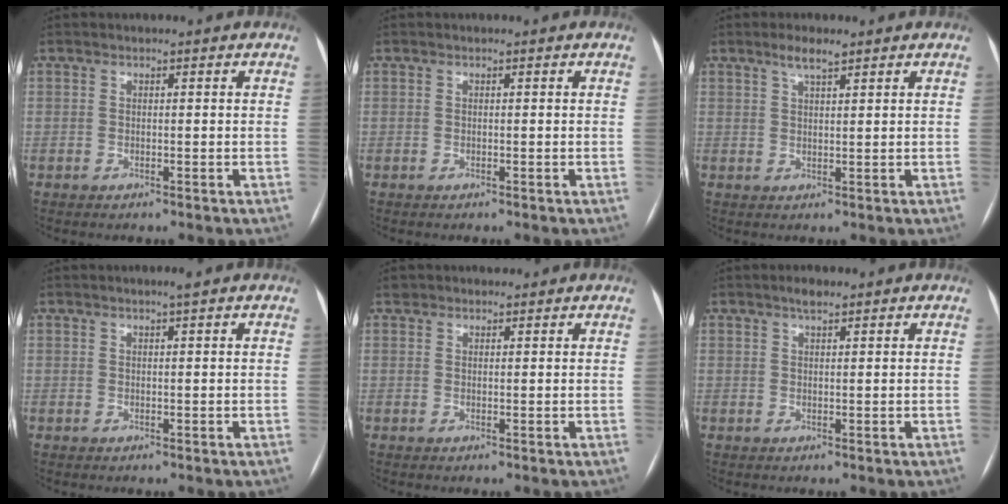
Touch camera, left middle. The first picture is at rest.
{"total": 0.0}
{"total": 3.0, "force": [2.2, 0.4, 2.0], "torque": [-0.042, 0.004, 0.041]}
{"total": 1.0, "force": [0.6, -0.3, 0.7], "torque": [-0.019, 0.001, 0.014]}
{"total": 1.5, "force": [1.3, 0.7, 0.0], "torque": [-0.003, 0.016, 0.021]}
{"total": 1.8, "force": [1.3, 0.3, 1.1], "torque": [-0.025, 0.005, 0.024]}